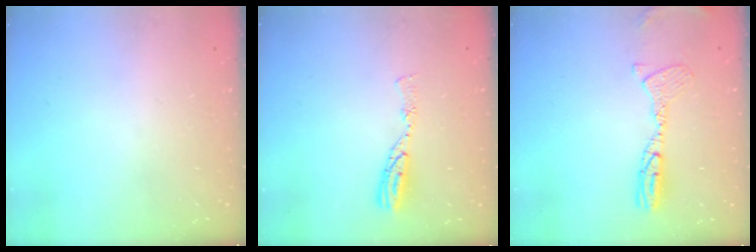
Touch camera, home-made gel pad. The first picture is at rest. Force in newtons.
{"total": 7.8, "press": 7.8, "slide": 0.8}
{"total": 11.8, "press": 11.6, "slide": 2.1}